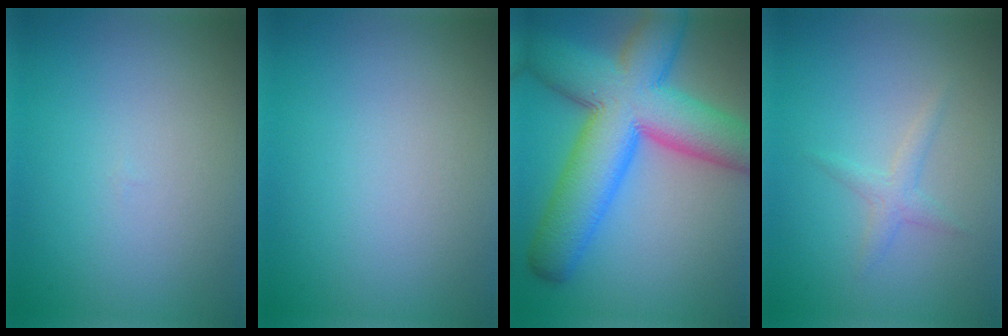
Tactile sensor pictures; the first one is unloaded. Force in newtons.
{"total": 0.0}
{"total": 12.1, "press": 12.1, "slide": 0.3}
{"total": 1.3, "press": 1.3, "slide": 0.0}